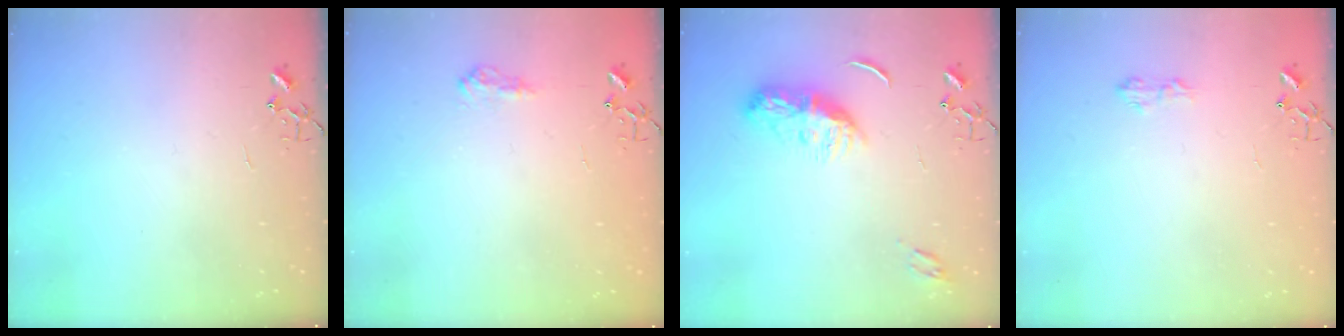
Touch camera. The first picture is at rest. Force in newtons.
{"total": 8.8, "press": 8.8, "slide": 0.8}
{"total": 10.4, "press": 10.4, "slide": 0.0}
{"total": 5.9, "press": 5.9, "slide": 0.8}